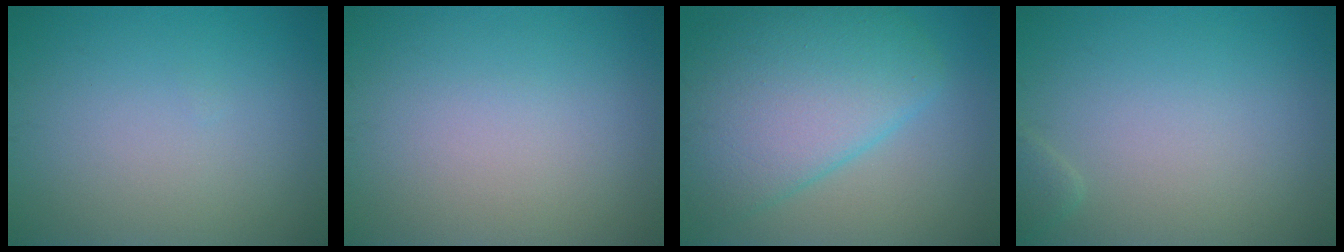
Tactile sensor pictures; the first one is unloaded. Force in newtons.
{"total": 0.0}
{"total": 8.6, "press": 8.6, "slide": 0.3}
{"total": 0.8, "press": 0.8, "slide": 0.1}